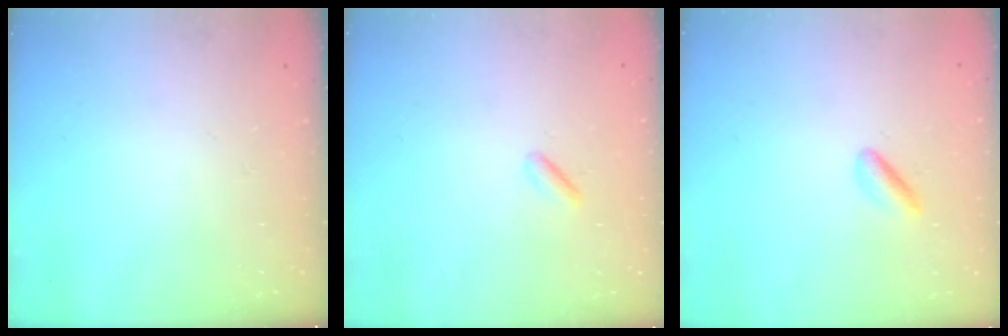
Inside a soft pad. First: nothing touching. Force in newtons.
{"total": 1.3, "press": 1.2, "slide": 0.5}
{"total": 2.7, "press": 2.4, "slide": 1.1}